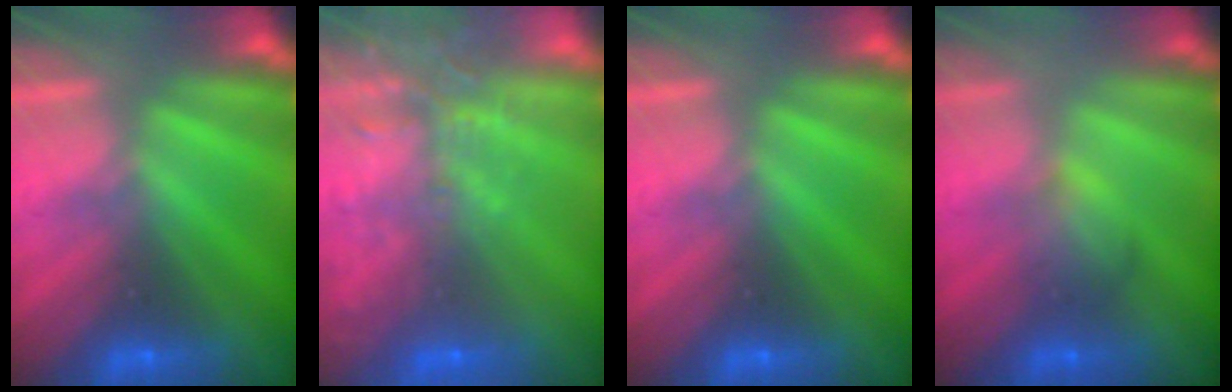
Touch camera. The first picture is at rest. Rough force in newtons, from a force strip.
{"total": 7.0}
{"total": 0.0}
{"total": 2.2}